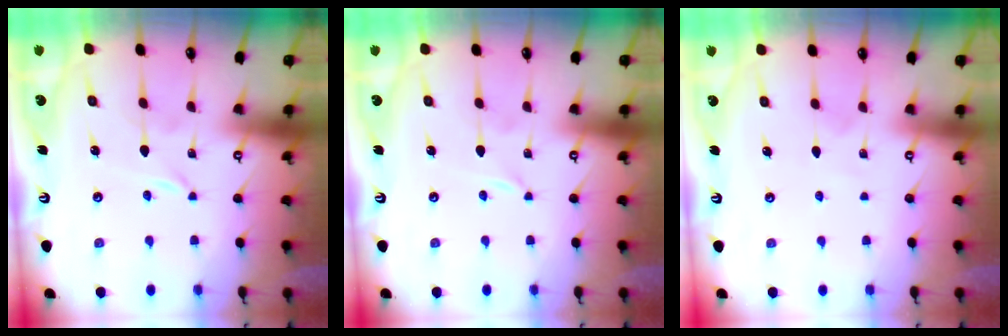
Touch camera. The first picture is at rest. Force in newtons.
{"total": 0.0}
{"total": 2.2, "press": 2.2, "slide": 0.2}